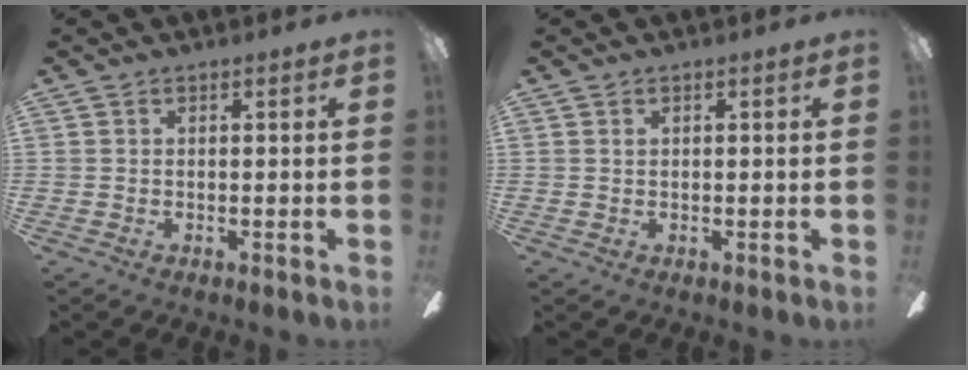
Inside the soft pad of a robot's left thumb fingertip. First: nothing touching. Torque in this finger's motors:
{"motor_torque": [-0.08, -0.05, 0.05, -0.21, 0.01]}